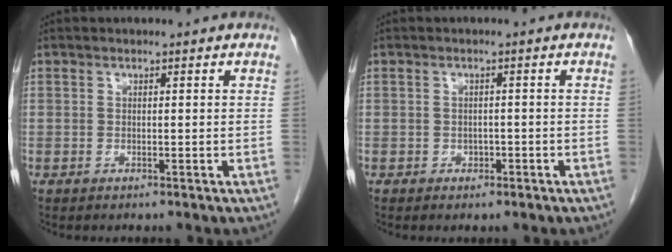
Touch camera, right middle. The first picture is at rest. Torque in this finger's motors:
{"motor_torque": [0.08, 0.00, -0.03, -0.01]}